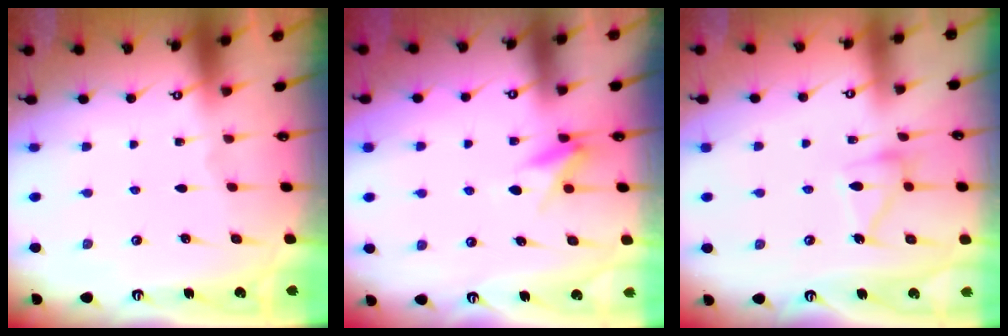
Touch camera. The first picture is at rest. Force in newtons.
{"total": 6.9, "press": 6.7, "slide": 1.4}
{"total": 12.3, "press": 12.3, "slide": 0.7}